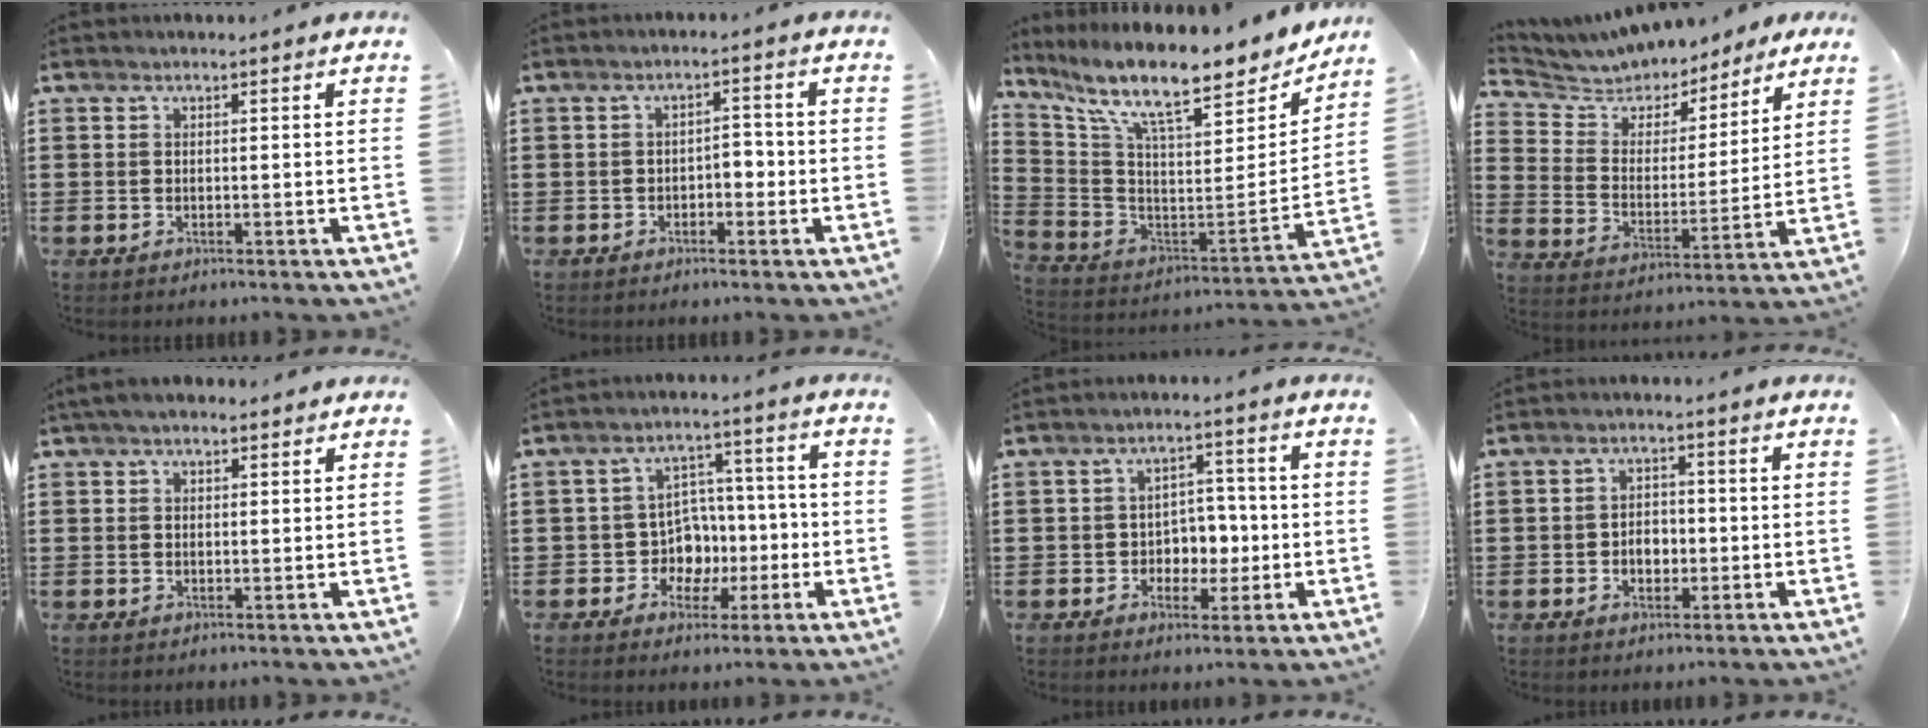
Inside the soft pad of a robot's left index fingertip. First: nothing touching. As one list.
[{"total": 2.5, "force": [-1.3, 1.4, 1.6], "torque": [-0.033, 0.004, -0.030]}, {"total": 12.6, "force": [10.0, 1.7, 7.5], "torque": [-0.167, -0.077, 0.165]}, {"total": 5.9, "force": [5.7, 1.6, 0.1], "torque": [-0.040, -0.041, 0.097]}, {"total": 2.4, "force": [1.7, 1.0, 1.3], "torque": [-0.031, 0.008, 0.031]}, {"total": 7.3, "force": [-1.0, 6.7, 2.7], "torque": [-0.063, 0.004, -0.011]}, {"total": 4.8, "force": [-0.8, 4.2, 2.1], "torque": [-0.039, 0.003, -0.023]}, {"total": 3.1, "force": [-0.9, 2.2, 2.0], "torque": [-0.034, 0.000, -0.022]}]